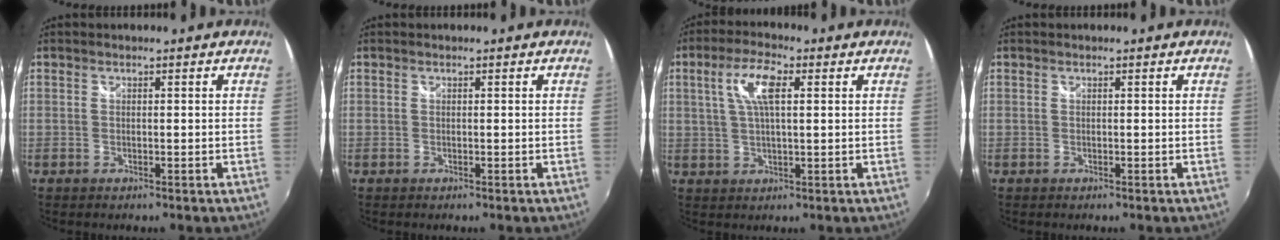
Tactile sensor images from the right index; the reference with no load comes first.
{"total": 0.0}
{"total": 7.3, "force": [2.2, 2.4, 6.6], "torque": [-0.128, 0.013, 0.042]}
{"total": 0.0}